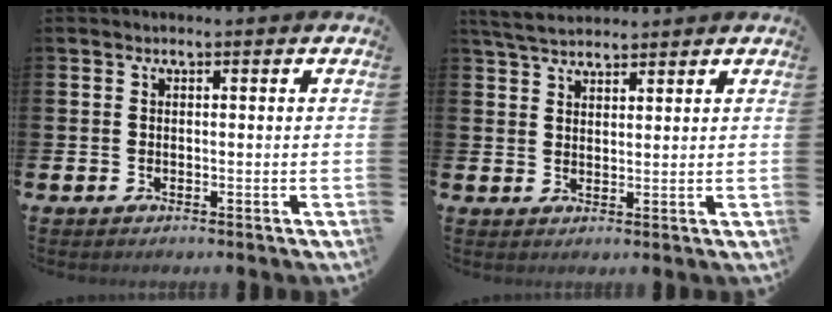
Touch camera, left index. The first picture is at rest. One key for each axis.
{"total": 4.3, "fx": 4.0, "fy": 1.0, "fz": 1.2, "tx": -0.031, "ty": -0.011, "tz": 0.074}